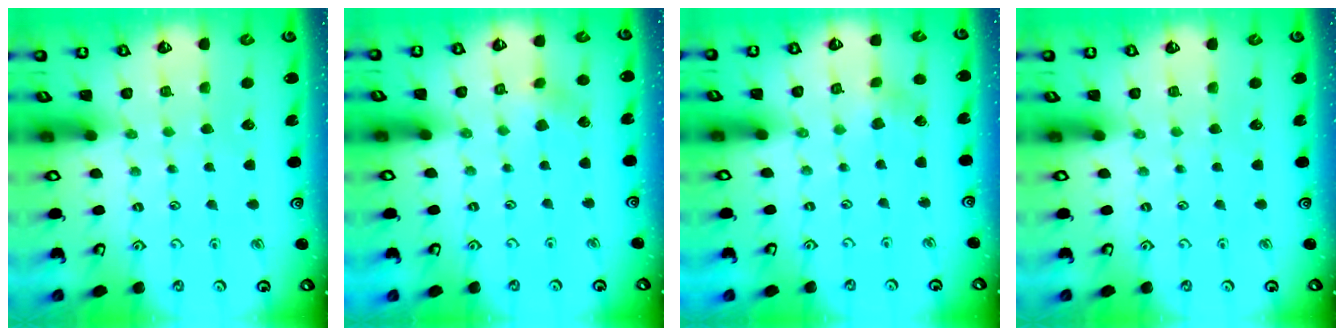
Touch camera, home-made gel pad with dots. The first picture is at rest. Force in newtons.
{"total": 3.2, "press": 3.1, "slide": 0.5}
{"total": 3.3, "press": 3.3, "slide": 0.3}
{"total": 0.0}